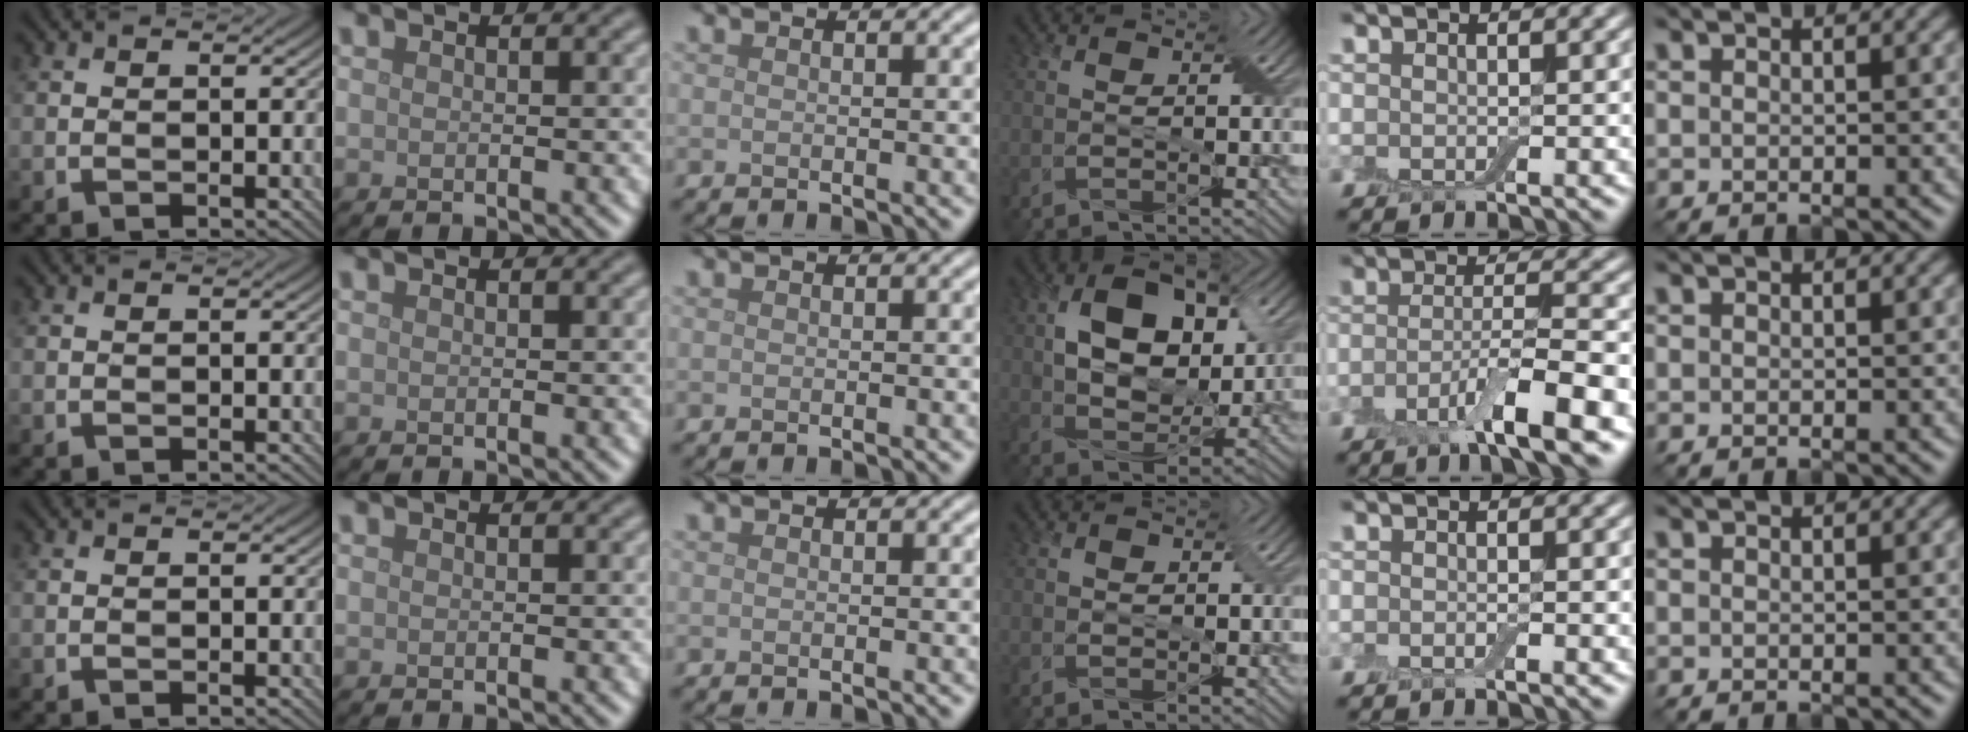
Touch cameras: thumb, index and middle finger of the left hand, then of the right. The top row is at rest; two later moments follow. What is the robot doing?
{"motion": "wipe", "object": "dish"}